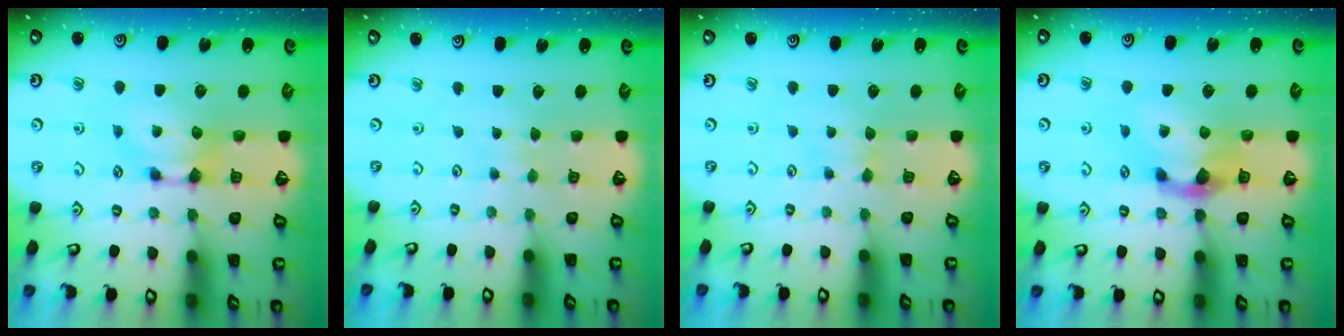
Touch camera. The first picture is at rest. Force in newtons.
{"total": 3.6, "press": 3.6, "slide": 0.4}
{"total": 1.6, "press": 1.5, "slide": 0.5}
{"total": 2.6, "press": 2.0, "slide": 1.7}